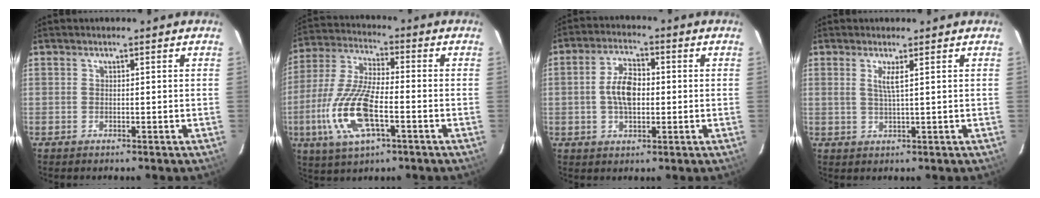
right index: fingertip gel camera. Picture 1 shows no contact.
{"total": 15.7, "force": [-5.0, 5.6, 13.8], "torque": [-0.304, -0.010, -0.097]}
{"total": 7.2, "force": [-0.2, 4.1, 6.0], "torque": [-0.114, 0.012, -0.001]}
{"total": 2.4, "force": [1.0, -0.3, 2.2], "torque": [-0.042, -0.005, 0.018]}